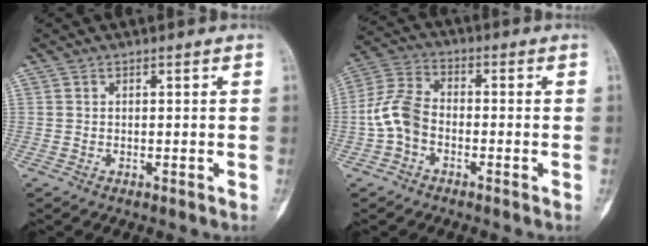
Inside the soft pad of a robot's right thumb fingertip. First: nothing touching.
{"total": 8.1, "force": [-2.1, 5.5, 5.6], "torque": [-0.111, 0.029, -0.055]}